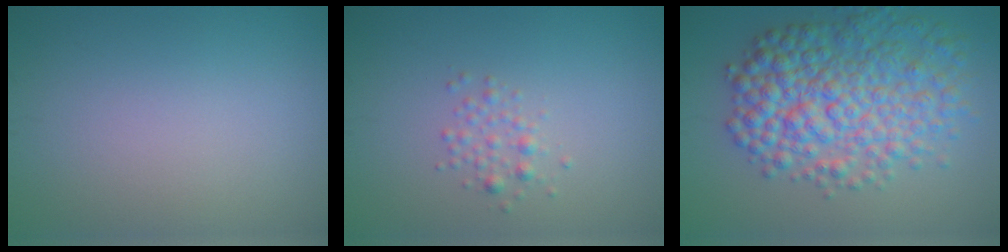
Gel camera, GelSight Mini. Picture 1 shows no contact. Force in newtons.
{"total": 1.4, "press": 1.4, "slide": 0.1}
{"total": 8.5, "press": 8.5, "slide": 0.1}